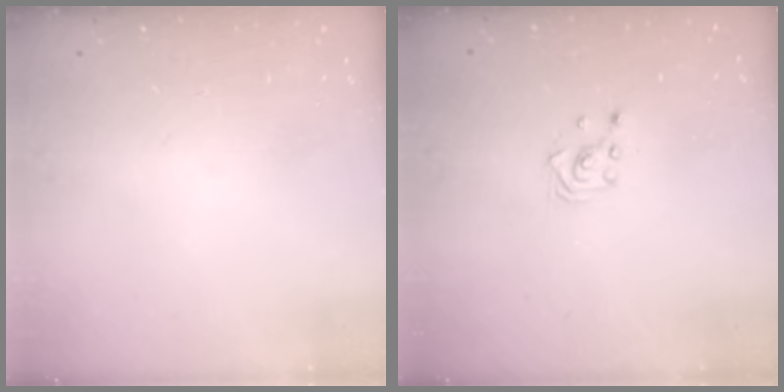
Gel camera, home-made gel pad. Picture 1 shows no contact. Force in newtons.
{"total": 2.8, "press": 2.8, "slide": 0.3}